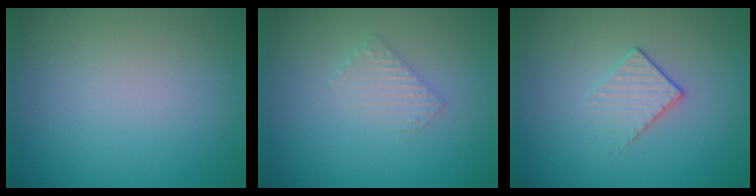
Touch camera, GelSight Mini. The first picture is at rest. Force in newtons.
{"total": 1.6, "press": 1.6, "slide": 0.4}
{"total": 1.6, "press": 1.1, "slide": 1.1}